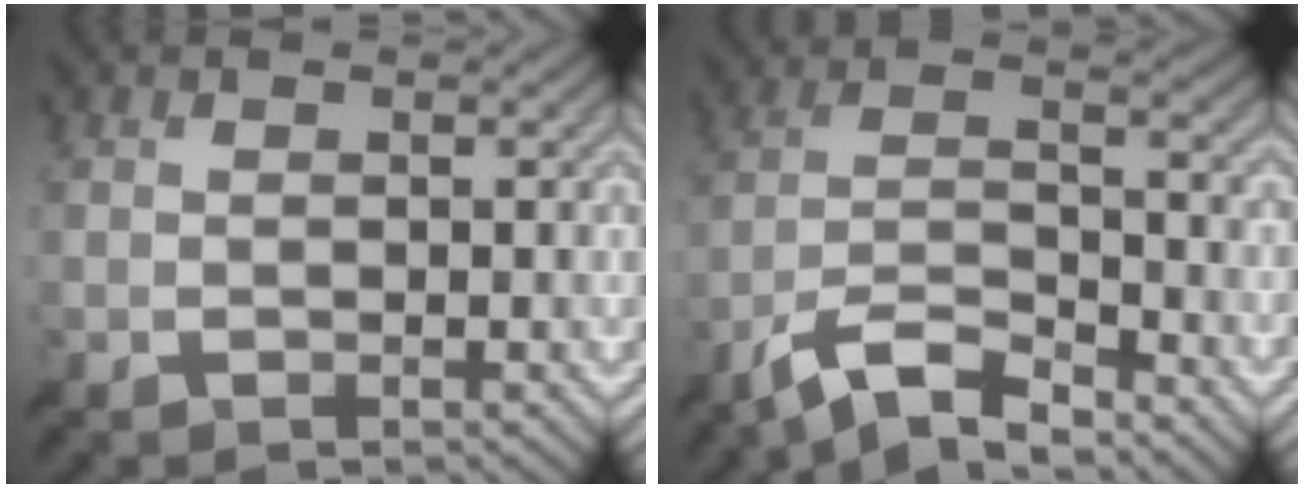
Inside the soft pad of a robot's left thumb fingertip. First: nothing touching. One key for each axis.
{"total": 8.8, "fx": -7.1, "fy": 2.0, "fz": 4.7, "tx": -0.088, "ty": 0.005, "tz": -0.144}